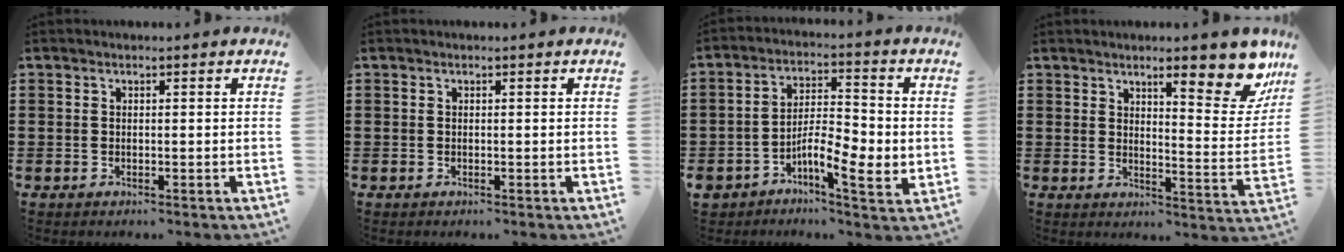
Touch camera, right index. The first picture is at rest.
{"total": 0.0}
{"total": 7.2, "force": [-2.7, 2.5, 6.2], "torque": [-0.107, 0.004, -0.049]}
{"total": 10.4, "force": [7.4, 2.5, 6.9], "torque": [-0.096, -0.036, 0.119]}